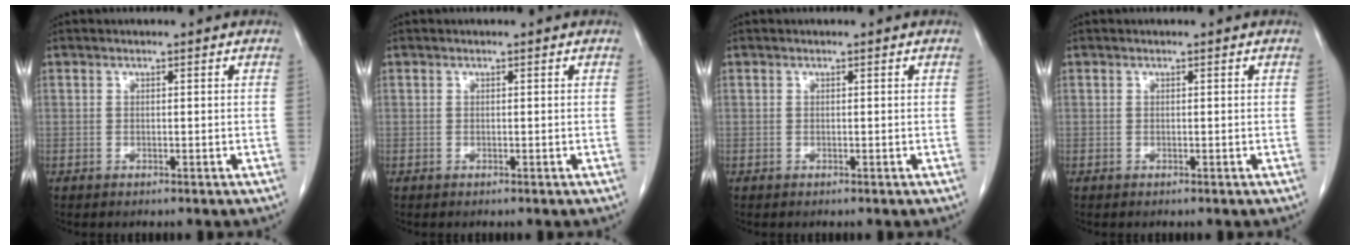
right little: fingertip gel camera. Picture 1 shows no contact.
{"total": 0.0}
{"total": 0.0}
{"total": 0.0}